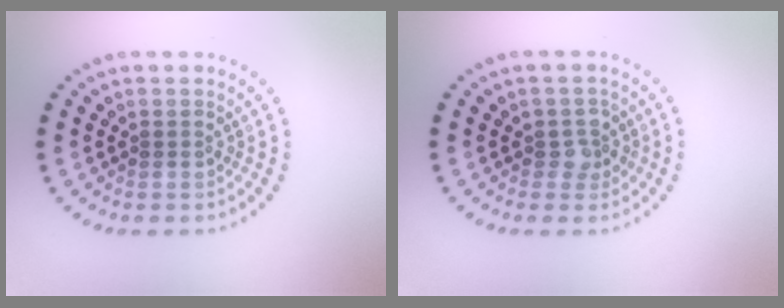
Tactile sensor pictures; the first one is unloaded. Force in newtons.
{"total": 1.7, "press": 1.4, "slide": 0.8}